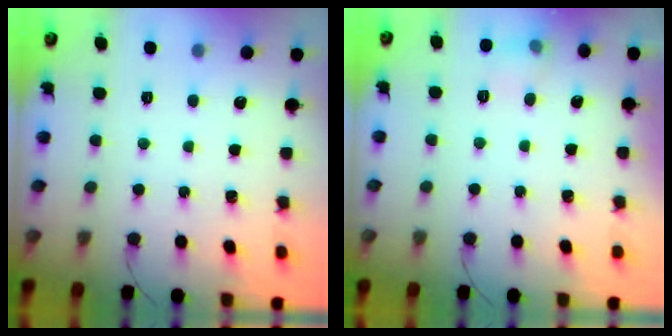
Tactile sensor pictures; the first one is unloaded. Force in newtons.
{"total": 6.1, "press": 5.9, "slide": 1.7}